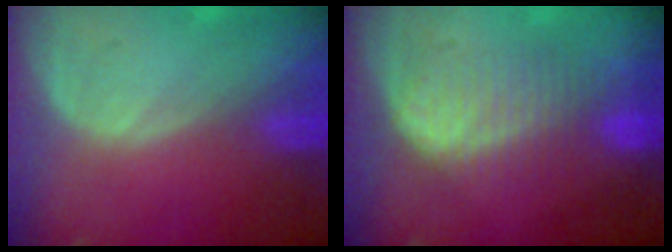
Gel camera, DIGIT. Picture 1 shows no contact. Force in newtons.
{"total": 7.3, "press": 7.3, "slide": 0.1}